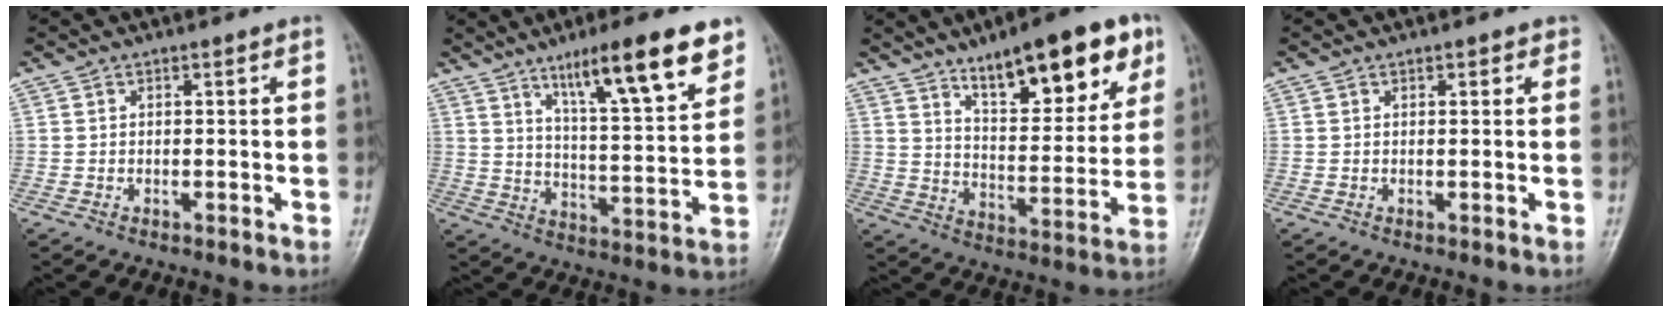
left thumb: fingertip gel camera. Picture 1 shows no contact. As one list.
[{"total": 16.7, "force": [10.4, 3.2, 12.6], "torque": [-0.175, -0.050, 0.169]}, {"total": 19.5, "force": [11.3, 6.9, 14.3], "torque": [-0.164, -0.048, 0.178]}, {"total": 1.4, "force": [0.7, 0.8, 0.9], "torque": [0.001, 0.000, 0.005]}]